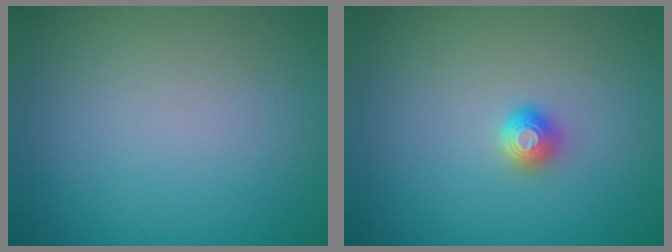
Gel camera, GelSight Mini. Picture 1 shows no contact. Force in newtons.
{"total": 1.3, "press": 1.2, "slide": 0.5}